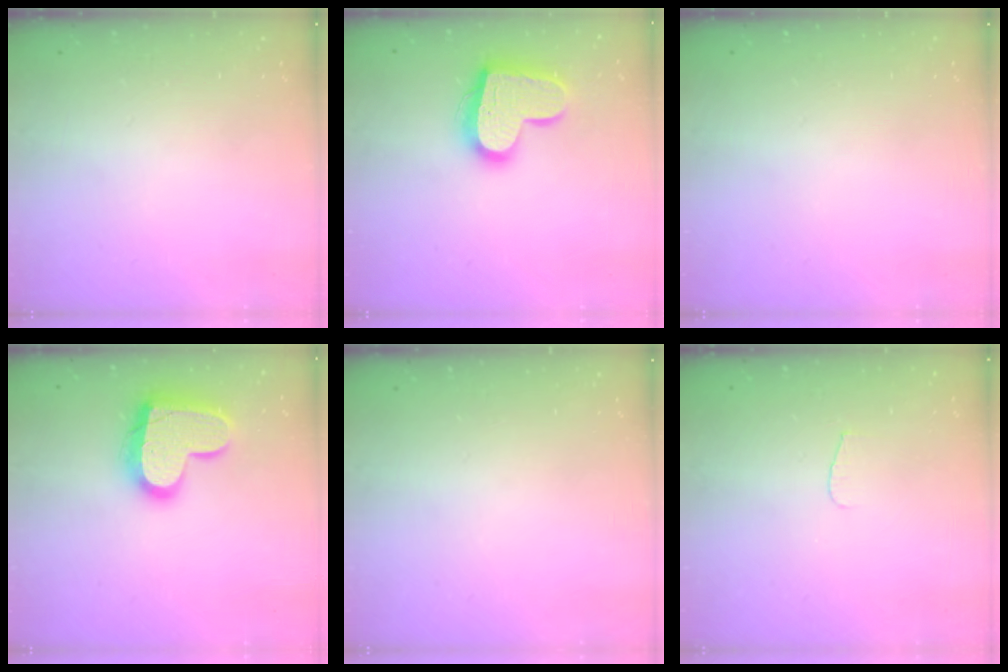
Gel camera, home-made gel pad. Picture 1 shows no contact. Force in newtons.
{"total": 17.4, "press": 17.3, "slide": 1.4}
{"total": 0.0}
{"total": 18.3, "press": 18.3, "slide": 1.2}
{"total": 0.0}
{"total": 3.6, "press": 3.6, "slide": 0.4}